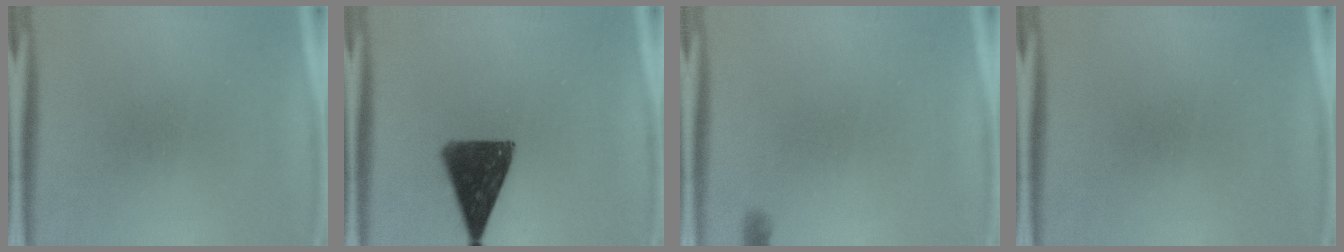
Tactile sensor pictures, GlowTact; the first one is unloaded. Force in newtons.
{"total": 12.3}
{"total": 0.7}
{"total": 0.0}